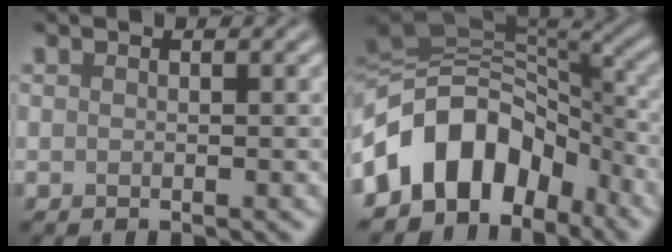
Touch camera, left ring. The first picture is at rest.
{"total": 11.1, "force": [-5.2, 7.5, 6.3], "torque": [-0.097, 0.029, -0.116]}